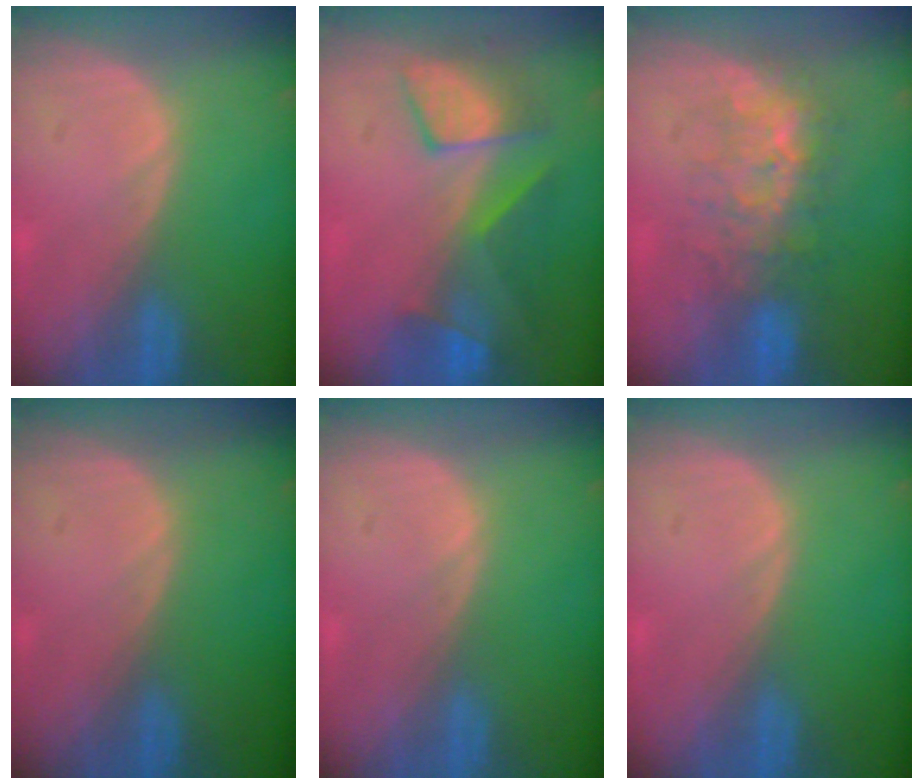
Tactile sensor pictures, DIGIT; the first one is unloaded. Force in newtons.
{"total": 8.0, "press": 7.7, "slide": 2.2}
{"total": 7.7, "press": 7.3, "slide": 2.3}
{"total": 0.0}
{"total": 0.0}
{"total": 0.0}